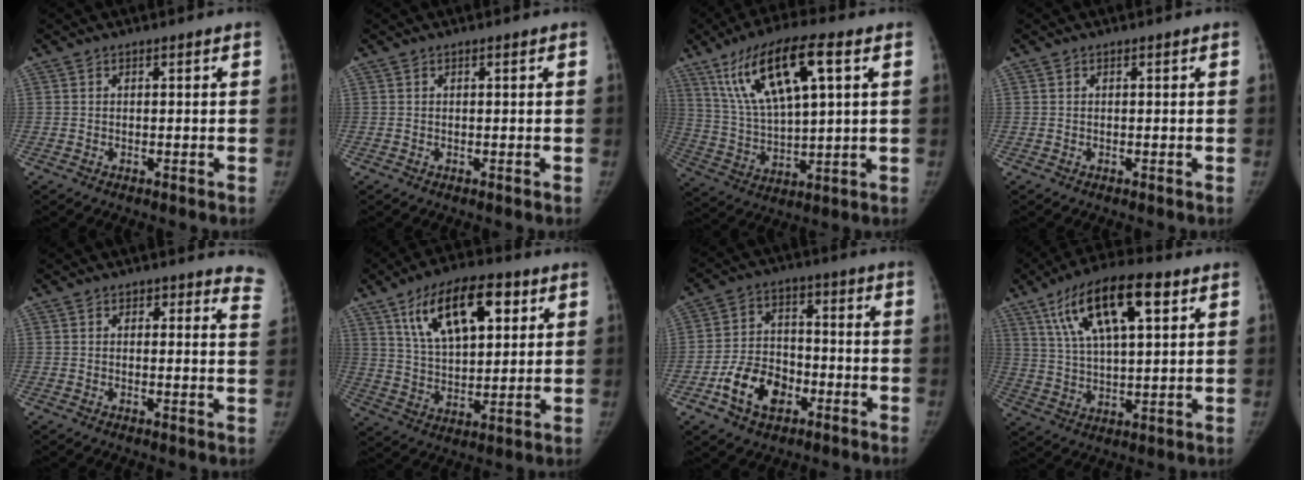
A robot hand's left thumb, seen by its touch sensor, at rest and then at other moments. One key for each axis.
{"total": 0.0}
{"total": 17.4, "fx": 7.6, "fy": 5.3, "fz": 14.7, "tx": -0.269, "ty": -0.009, "tz": 0.144}
{"total": 0.0}
{"total": 6.2, "fx": 5.5, "fy": 2.7, "fz": 0.9, "tx": 0.041, "ty": -0.024, "tz": 0.033}
{"total": 17.5, "fx": 7.9, "fy": 8.3, "fz": 13.1, "tx": -0.181, "ty": -0.019, "tz": 0.140}
{"total": 11.5, "fx": -5.1, "fy": 8.0, "fz": 6.6, "tx": -0.090, "ty": 0.032, "tz": -0.090}
{"total": 17.3, "fx": 7.9, "fy": 6.4, "fz": 14.0, "tx": -0.228, "ty": -0.006, "tz": 0.137}